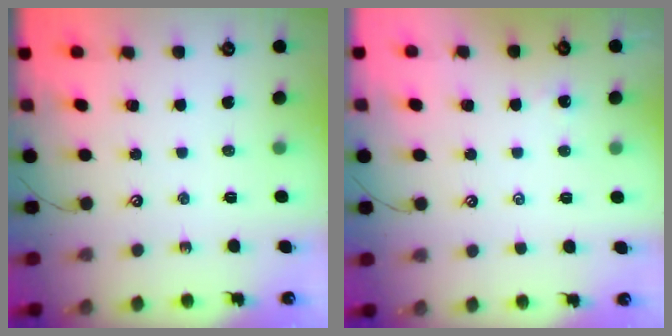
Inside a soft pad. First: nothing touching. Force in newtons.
{"total": 2.4, "press": 2.4, "slide": 0.1}